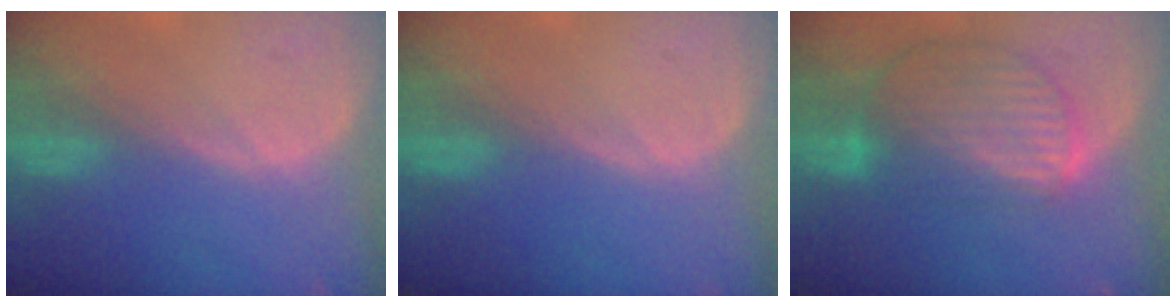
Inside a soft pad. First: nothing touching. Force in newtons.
{"total": 0.0}
{"total": 9.9, "press": 8.4, "slide": 5.2}